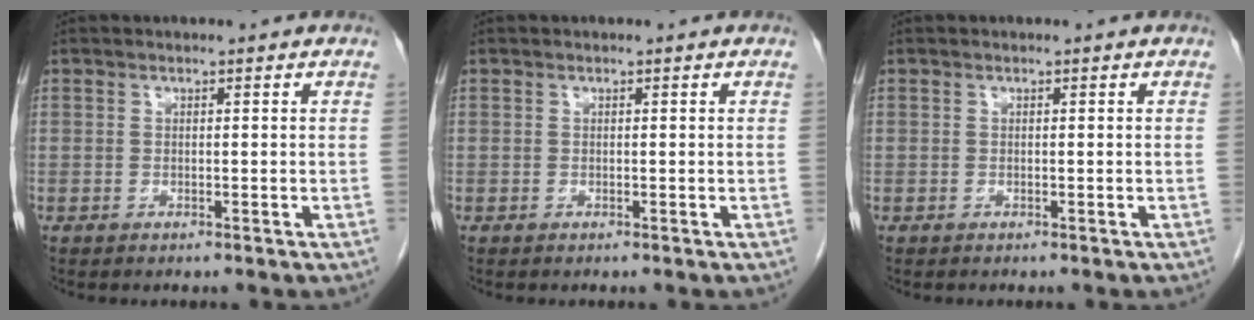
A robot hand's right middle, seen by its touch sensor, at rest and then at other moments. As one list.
[{"total": 0.0}, {"total": 0.0}]